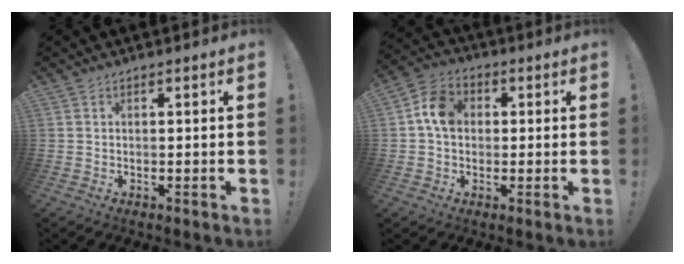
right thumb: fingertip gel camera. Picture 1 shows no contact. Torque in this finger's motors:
{"motor_torque": [0.95, 1.23, 0.50, -0.04, 0.01]}